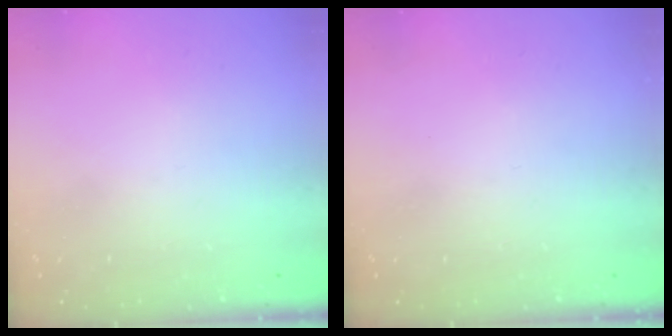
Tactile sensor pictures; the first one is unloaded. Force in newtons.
{"total": 0.0}